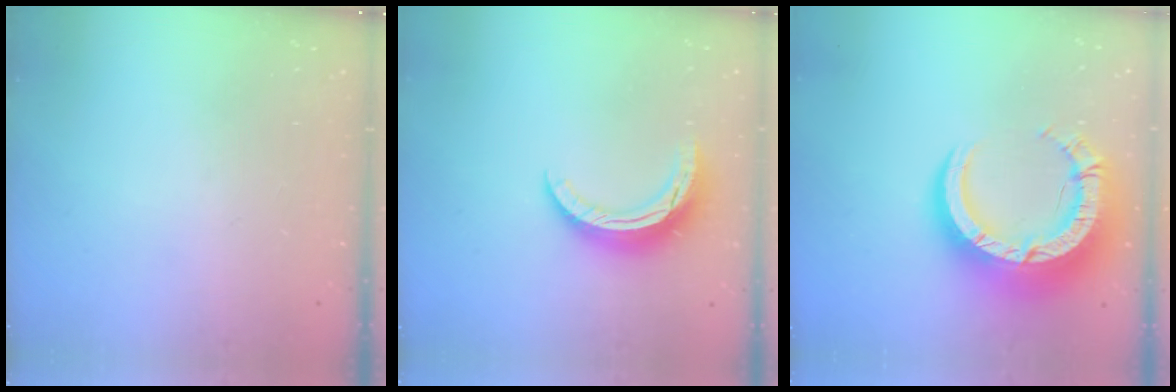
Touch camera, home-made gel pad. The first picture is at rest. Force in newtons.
{"total": 9.9, "press": 9.9, "slide": 0.7}
{"total": 19.6, "press": 19.5, "slide": 1.7}